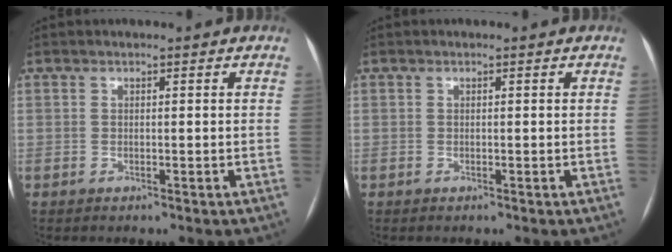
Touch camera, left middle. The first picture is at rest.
{"total": 0.0}